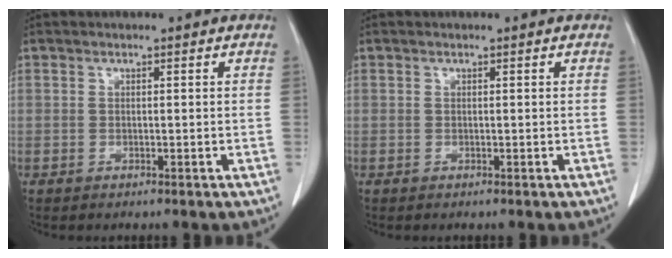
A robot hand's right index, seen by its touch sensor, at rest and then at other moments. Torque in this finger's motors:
{"motor_torque": [0.00, 0.00, 0.00, 0.00]}